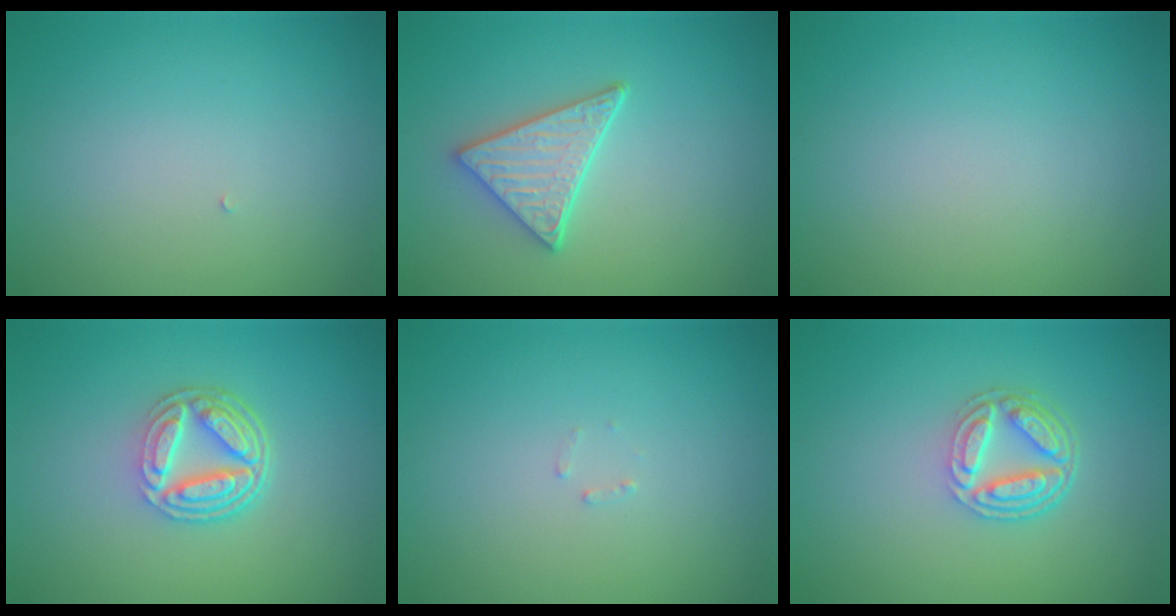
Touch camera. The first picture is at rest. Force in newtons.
{"total": 3.7, "press": 3.3, "slide": 1.7}
{"total": 0.0}
{"total": 5.2, "press": 3.8, "slide": 3.5}
{"total": 0.6, "press": 0.6, "slide": 0.1}
{"total": 4.4, "press": 3.3, "slide": 2.9}